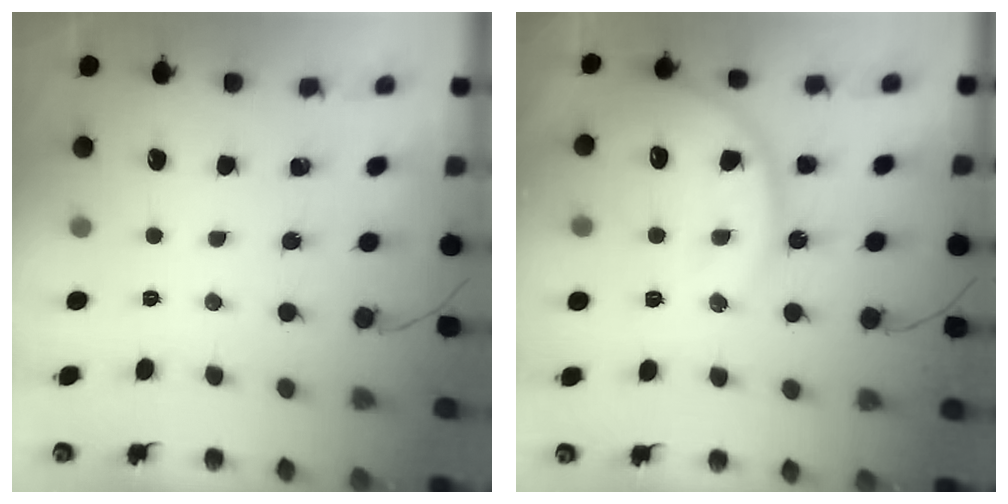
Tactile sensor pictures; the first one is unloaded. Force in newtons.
{"total": 15.7, "press": 15.7, "slide": 1.4}